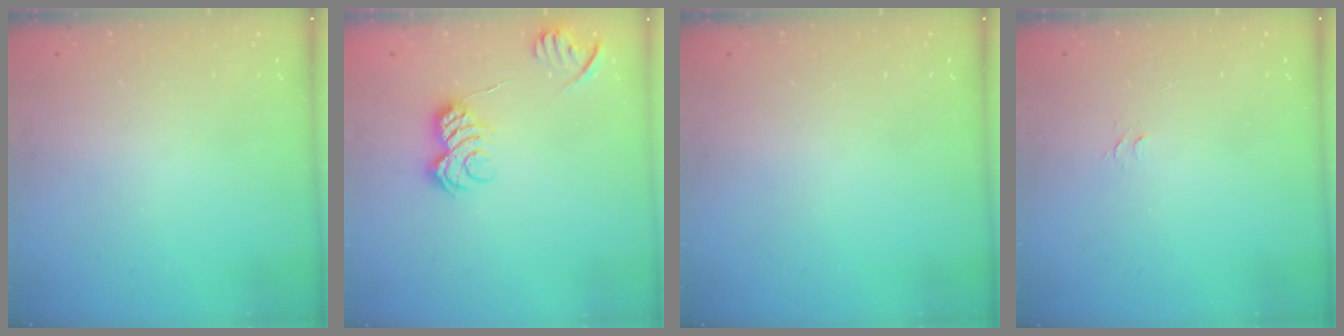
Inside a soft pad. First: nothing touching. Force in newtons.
{"total": 8.5, "press": 8.5, "slide": 0.6}
{"total": 0.0}
{"total": 3.7, "press": 3.7, "slide": 0.4}